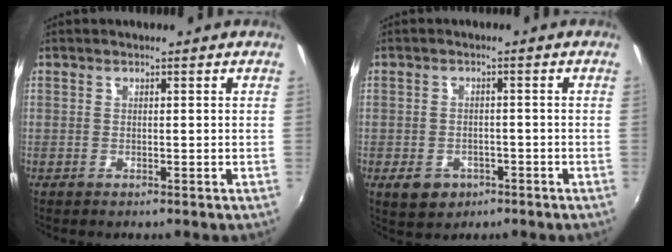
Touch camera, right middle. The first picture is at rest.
{"total": 4.8, "force": [-2.3, 3.6, 2.1], "torque": [-0.050, -0.001, -0.028]}